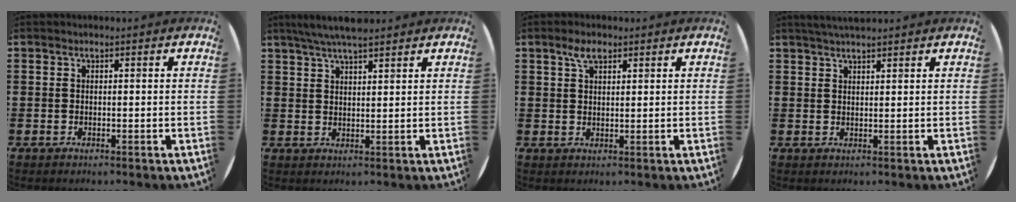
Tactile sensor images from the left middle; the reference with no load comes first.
{"total": 4.8, "force": [4.2, 0.6, 2.3], "torque": [-0.055, -0.003, 0.076]}
{"total": 2.9, "force": [2.1, 1.2, 1.7], "torque": [-0.028, 0.005, 0.034]}
{"total": 2.2, "force": [2.1, 0.2, 0.7], "torque": [-0.015, 0.004, 0.038]}